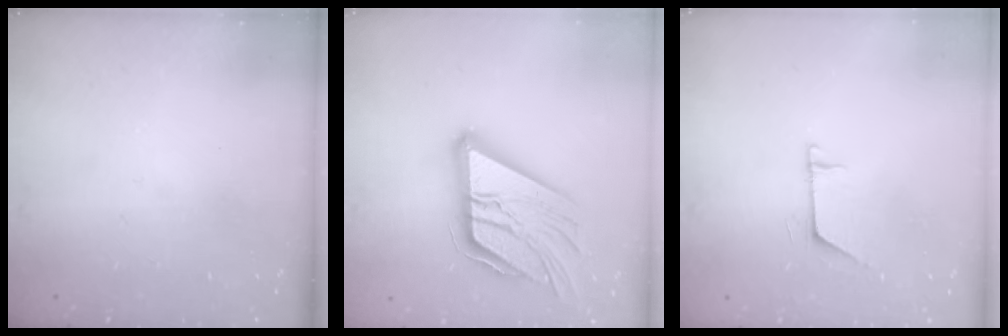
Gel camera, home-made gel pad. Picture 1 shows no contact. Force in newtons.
{"total": 21.6, "press": 21.5, "slide": 2.3}
{"total": 6.1, "press": 6.1, "slide": 0.5}